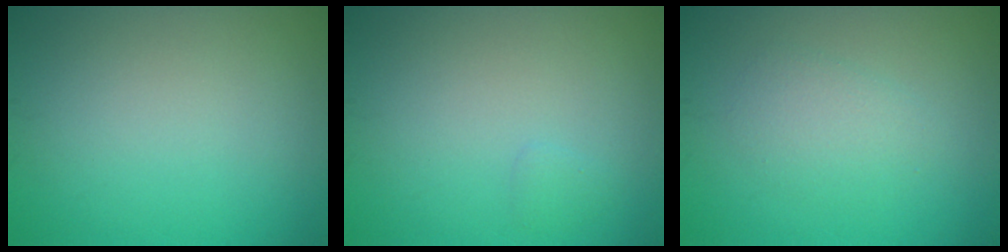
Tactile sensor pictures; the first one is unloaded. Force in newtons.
{"total": 0.6, "press": 0.6, "slide": 0.1}
{"total": 2.2, "press": 2.2, "slide": 0.1}